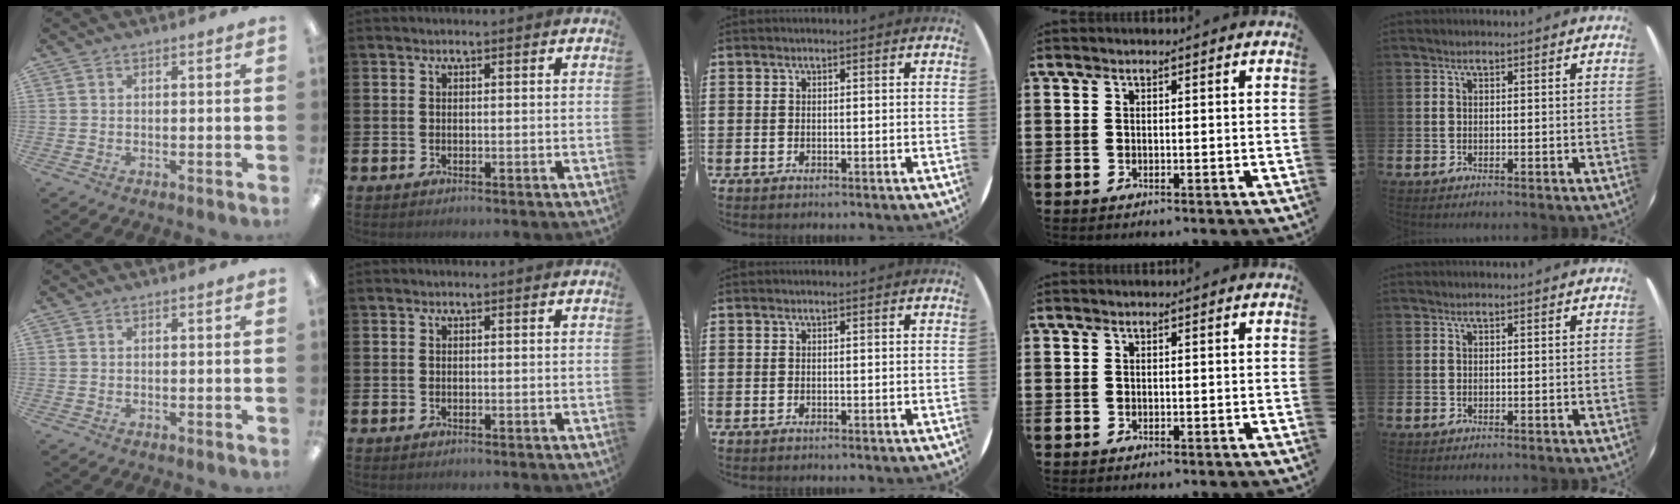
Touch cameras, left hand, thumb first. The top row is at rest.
{}